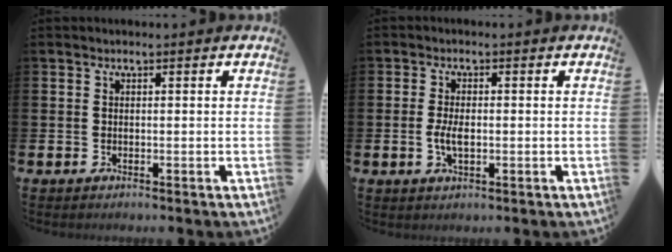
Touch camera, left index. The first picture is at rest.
{"total": 2.9, "force": [-0.6, 1.3, 2.5], "torque": [-0.039, -0.001, -0.014]}